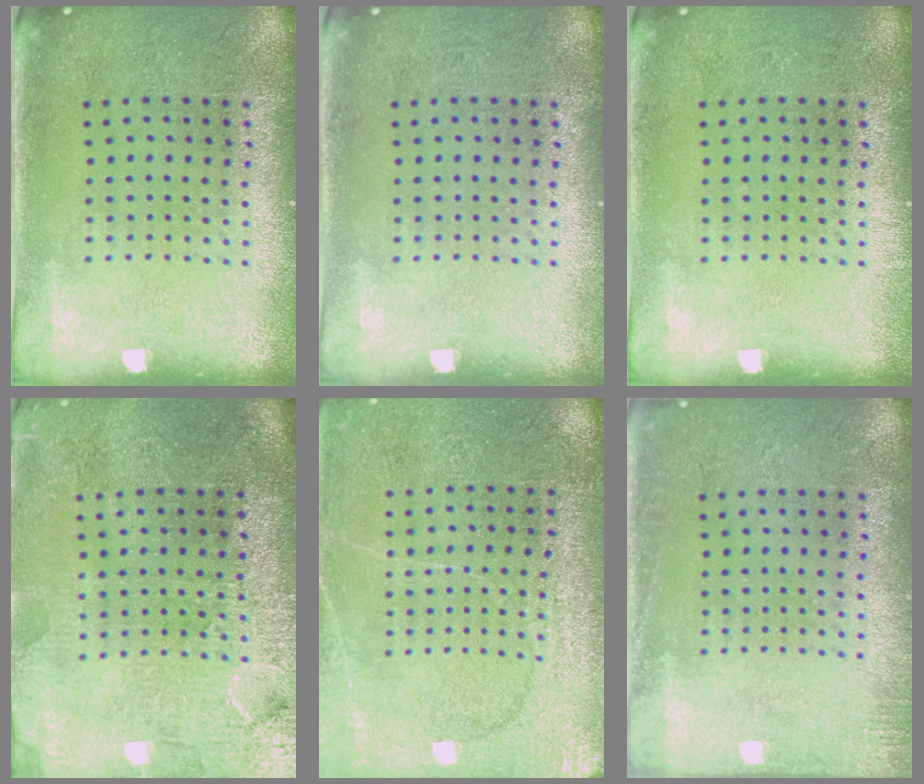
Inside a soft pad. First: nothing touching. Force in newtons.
{"total": 0.0}
{"total": 0.0}
{"total": 3.8, "press": 3.4, "slide": 1.6}
{"total": 2.9, "press": 2.9, "slide": 0.2}
{"total": 1.4, "press": 1.4, "slide": 0.4}